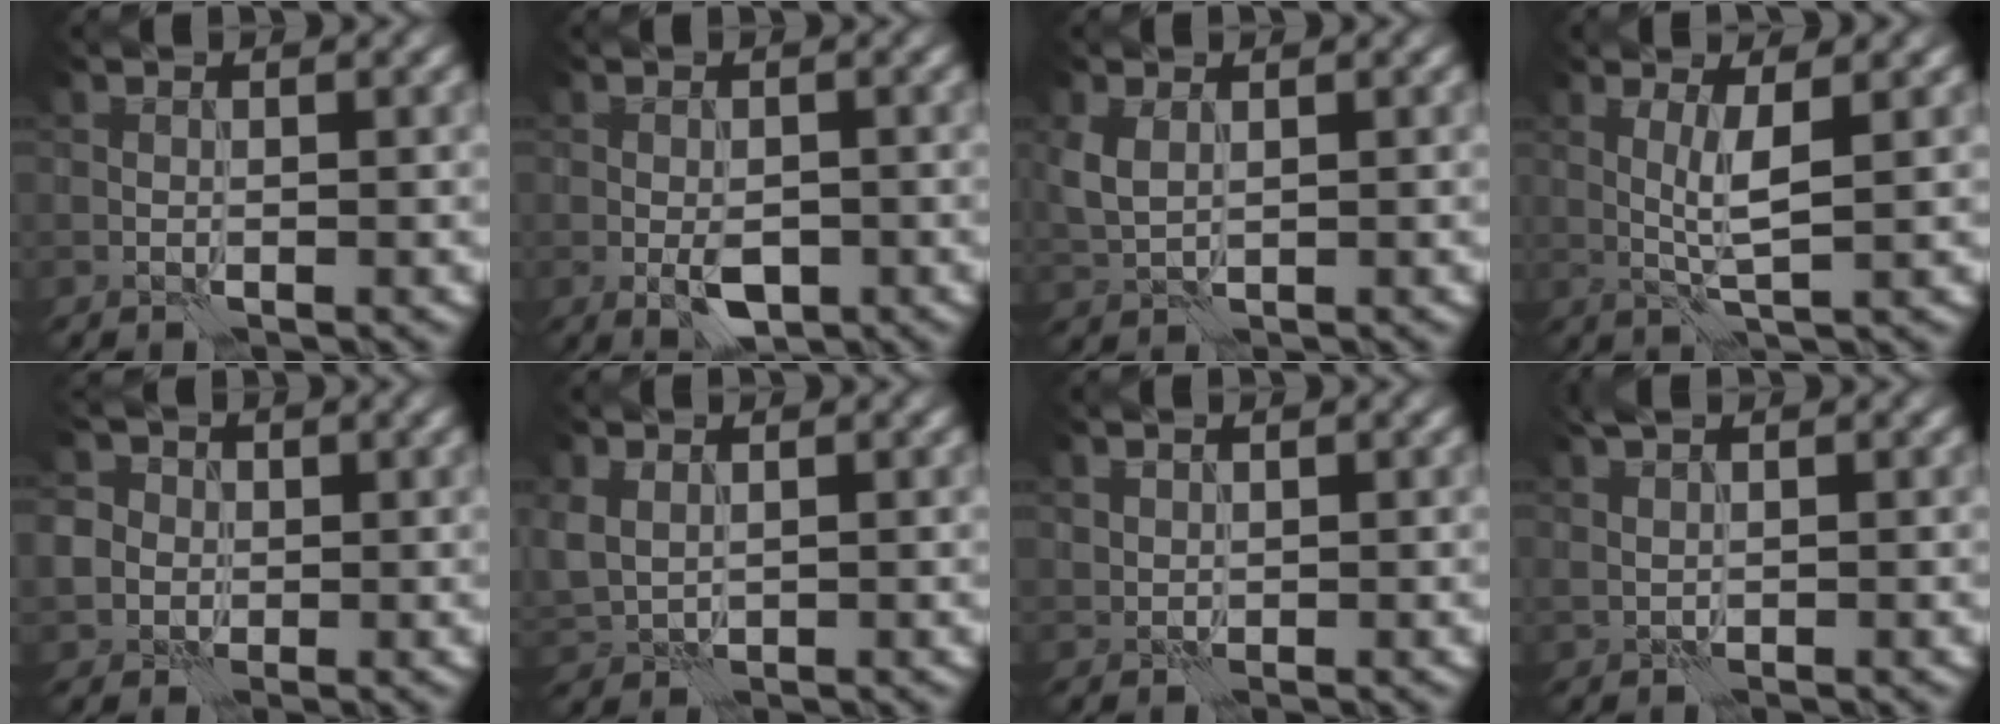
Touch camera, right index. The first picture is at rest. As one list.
[{"total": 2.9, "force": [-1.0, 1.4, 2.3], "torque": [-0.038, -0.002, -0.016]}, {"total": 2.4, "force": [0.8, 1.4, 1.8], "torque": [-0.051, 0.003, 0.020]}, {"total": 2.6, "force": [0.3, 0.1, 2.6], "torque": [-0.052, -0.005, 0.009]}, {"total": 6.9, "force": [-0.1, 6.4, 2.5], "torque": [-0.050, 0.019, -0.035]}, {"total": 2.4, "force": [0.8, 1.7, 1.5], "torque": [-0.049, -0.002, 0.021]}, {"total": 0.8, "force": [0.6, 0.5, 0.1], "torque": [-0.007, 0.001, 0.014]}, {"total": 1.3, "force": [0.9, 0.3, 0.9], "torque": [-0.025, 0.004, 0.020]}]